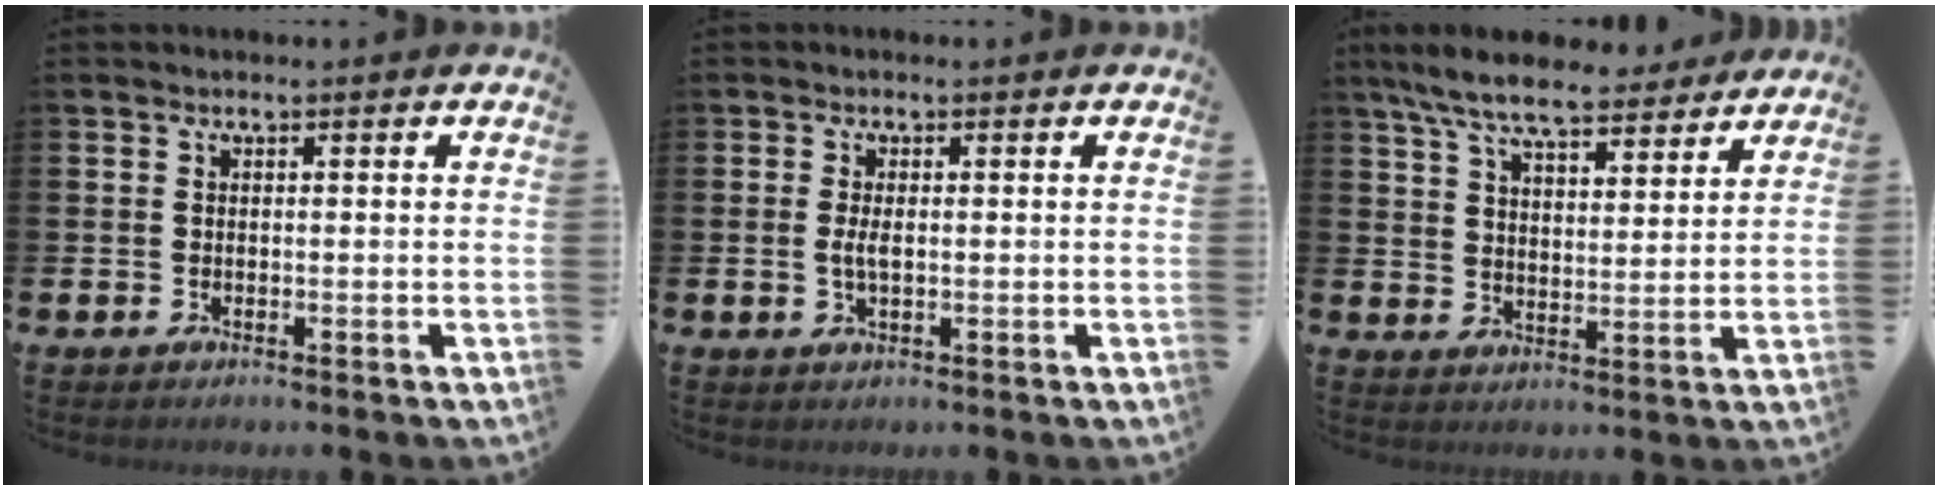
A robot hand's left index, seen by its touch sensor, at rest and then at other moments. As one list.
[{"total": 2.1, "force": [0.0, 0.8, 2.0], "torque": [-0.036, 0.002, -0.002]}, {"total": 8.6, "force": [7.8, 1.9, 3.0], "torque": [-0.085, -0.035, 0.140]}]